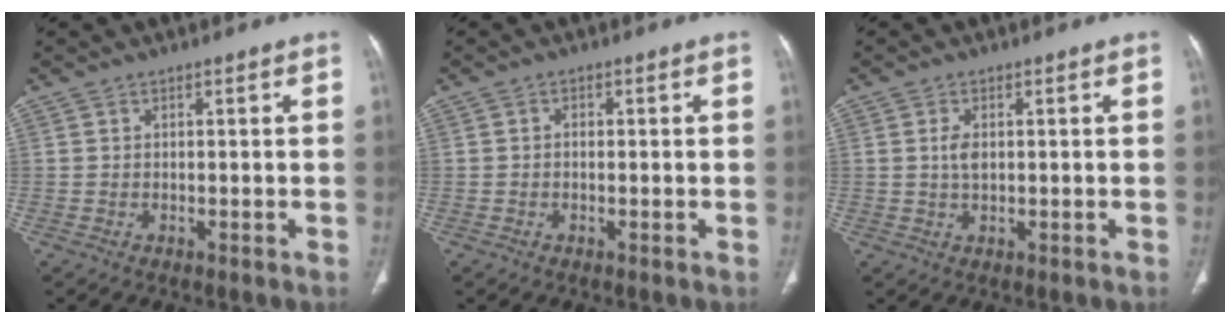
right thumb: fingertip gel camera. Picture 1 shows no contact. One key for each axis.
{"total": 1.0, "fx": -0.1, "fy": 0.8, "fz": 0.6, "tx": -0.007, "ty": 0.005, "tz": -0.004}
{"total": 2.7, "fx": 0.4, "fy": 1.5, "fz": 2.2, "tx": -0.042, "ty": -0.002, "tz": 0.009}